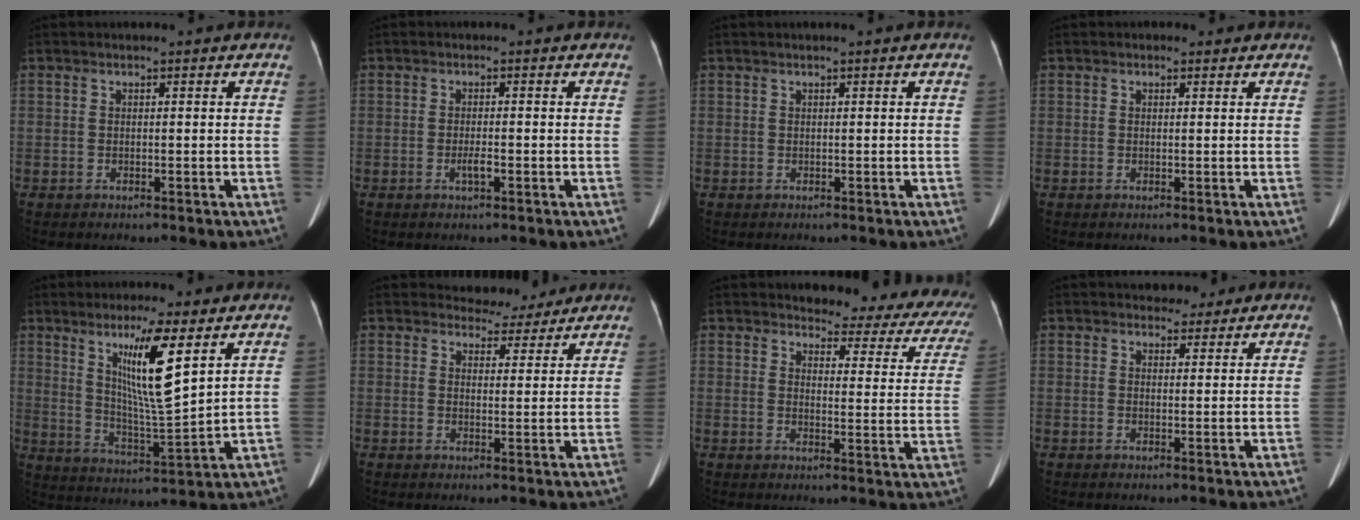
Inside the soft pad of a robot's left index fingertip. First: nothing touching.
{"total": 1.7, "force": [-0.8, 0.3, 1.5], "torque": [-0.027, 0.001, -0.013]}
{"total": 0.0}
{"total": 0.7, "force": [0.4, 0.5, 0.1], "torque": [-0.003, 0.001, 0.000]}
{"total": 11.1, "force": [5.1, 0.1, 9.9], "torque": [-0.181, -0.018, 0.094]}
{"total": 5.1, "force": [4.7, 1.9, -0.3], "torque": [0.011, -0.001, 0.053]}
{"total": 14.7, "force": [13.1, 3.8, 5.5], "torque": [-0.034, -0.052, 0.118]}
{"total": 3.5, "force": [3.1, 1.7, 0.4], "torque": [0.003, 0.000, 0.036]}